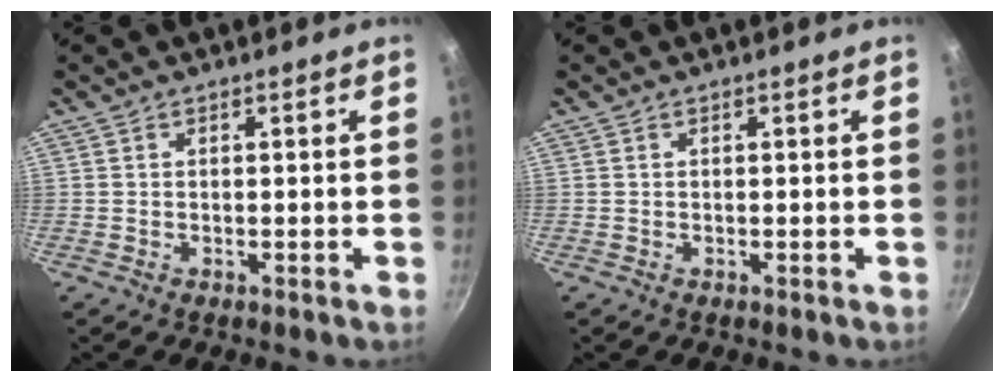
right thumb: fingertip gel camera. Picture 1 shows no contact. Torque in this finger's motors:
{"motor_torque": [0.00, 0.00, -0.06, 0.05, 0.00]}